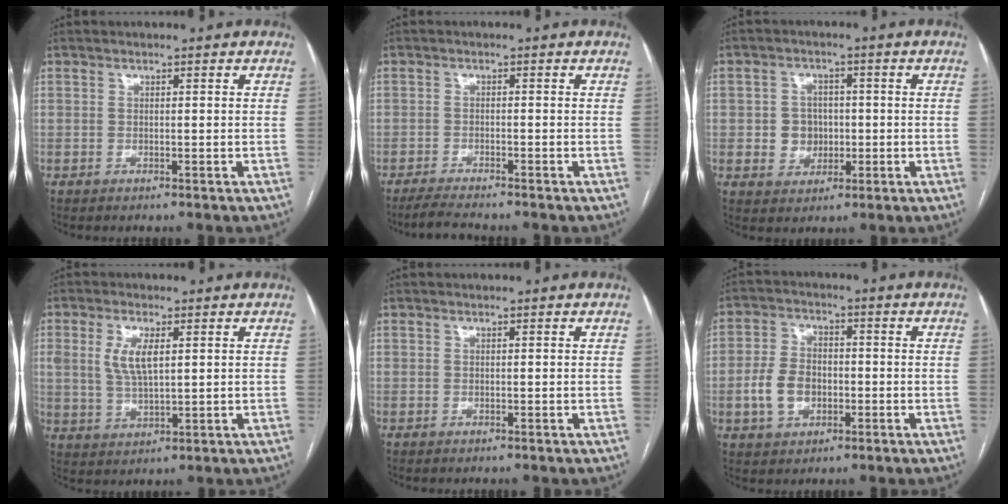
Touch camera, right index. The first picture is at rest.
{"total": 3.8, "force": [-3.5, 0.0, 1.5], "torque": [-0.031, -0.014, -0.058]}
{"total": 4.8, "force": [-0.3, 4.5, 1.7], "torque": [-0.025, 0.013, 0.001]}
{"total": 5.8, "force": [1.7, 2.3, 5.1], "torque": [-0.108, 0.003, 0.039]}
{"total": 0.0}
{"total": 7.1, "force": [-1.7, 5.0, 4.8], "torque": [-0.107, 0.014, -0.029]}